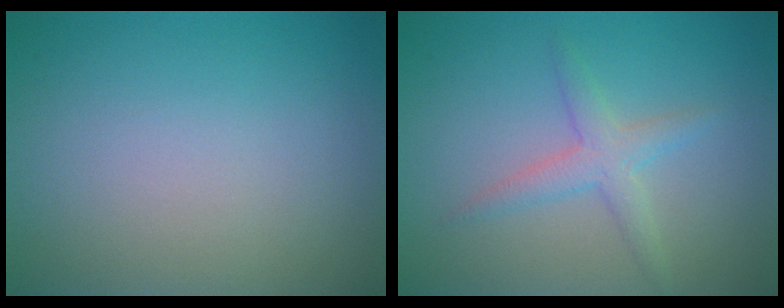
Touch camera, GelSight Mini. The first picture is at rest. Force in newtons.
{"total": 2.4, "press": 2.4, "slide": 0.0}